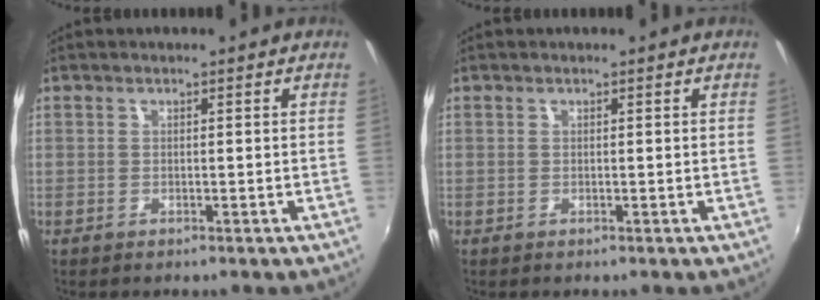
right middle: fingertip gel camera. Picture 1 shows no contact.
{"total": 0.0}